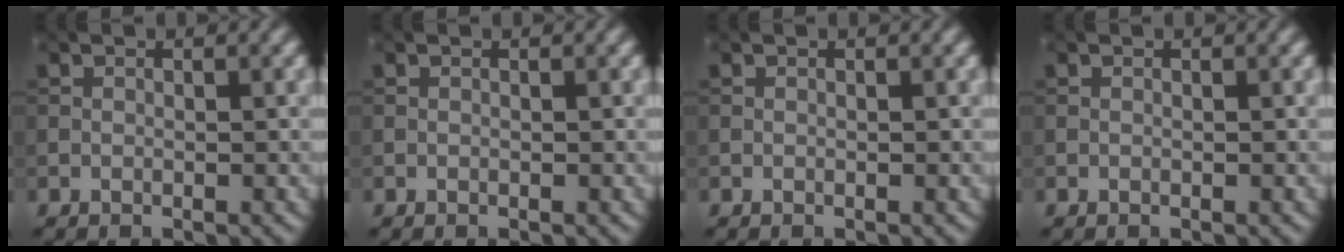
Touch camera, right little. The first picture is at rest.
{"total": 0.0}
{"total": 0.0}
{"total": 0.0}